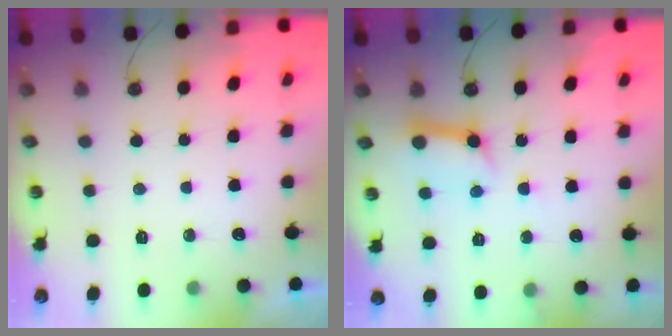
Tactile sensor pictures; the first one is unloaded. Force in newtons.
{"total": 11.1, "press": 11.0, "slide": 1.2}